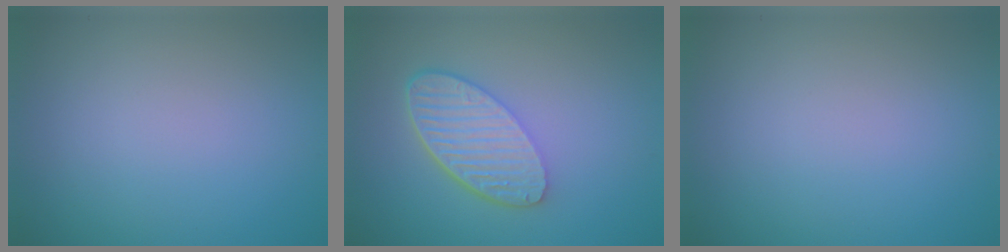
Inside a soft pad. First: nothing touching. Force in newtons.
{"total": 5.6, "press": 4.2, "slide": 3.7}
{"total": 0.0}